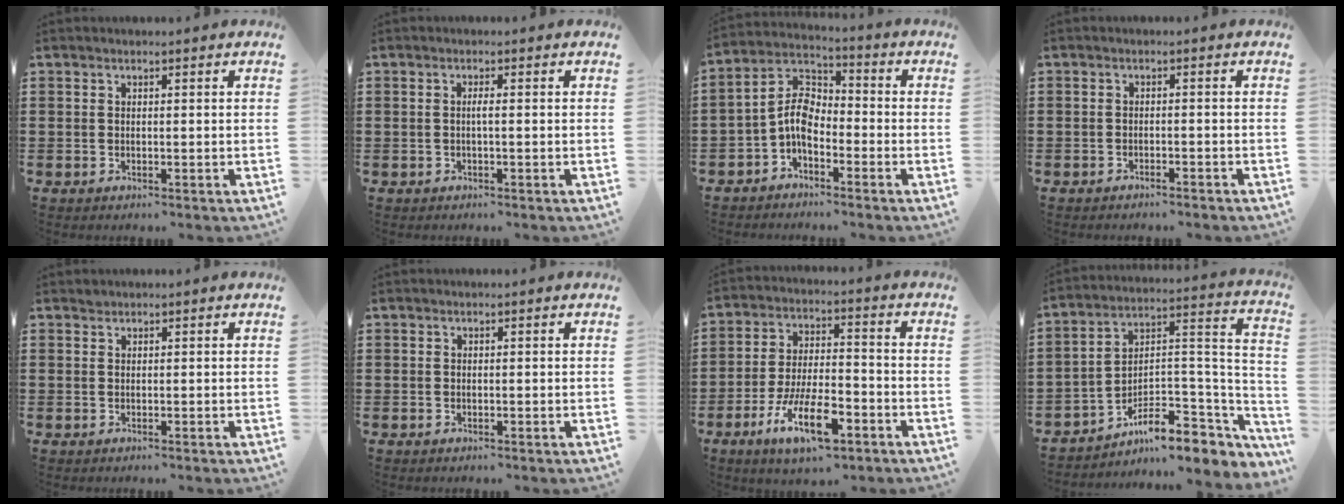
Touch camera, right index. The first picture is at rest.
{"total": 1.2, "force": [-0.2, -0.2, 1.1], "torque": [-0.021, -0.002, -0.004]}
{"total": 6.7, "force": [-2.0, 4.0, 5.0], "torque": [-0.123, 0.003, -0.048]}
{"total": 1.3, "force": [-1.2, 0.0, 0.3], "torque": [-0.009, 0.000, -0.025]}
{"total": 0.0}
{"total": 0.0}
{"total": 11.3, "force": [-5.9, 3.7, 8.9], "torque": [-0.177, 0.007, -0.107]}
{"total": 8.3, "force": [-6.0, 3.4, 4.7], "torque": [-0.076, 0.000, -0.110]}